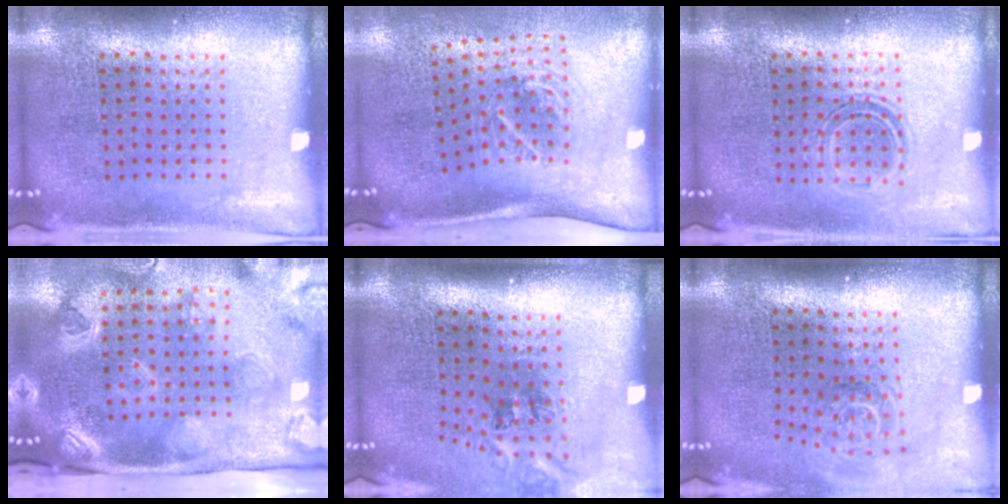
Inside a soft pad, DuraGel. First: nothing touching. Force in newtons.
{"total": 1.9, "press": 1.2, "slide": 1.5}
{"total": 1.2, "press": 0.9, "slide": 0.7}
{"total": 4.1, "press": 3.1, "slide": 2.7}
{"total": 1.7, "press": 1.1, "slide": 1.2}
{"total": 1.7, "press": 1.2, "slide": 1.2}